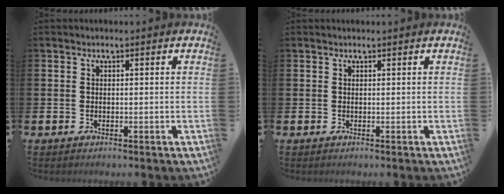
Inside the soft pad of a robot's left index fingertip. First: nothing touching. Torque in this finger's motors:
{"motor_torque": [0.92, -1.22, 0.02, -0.01]}